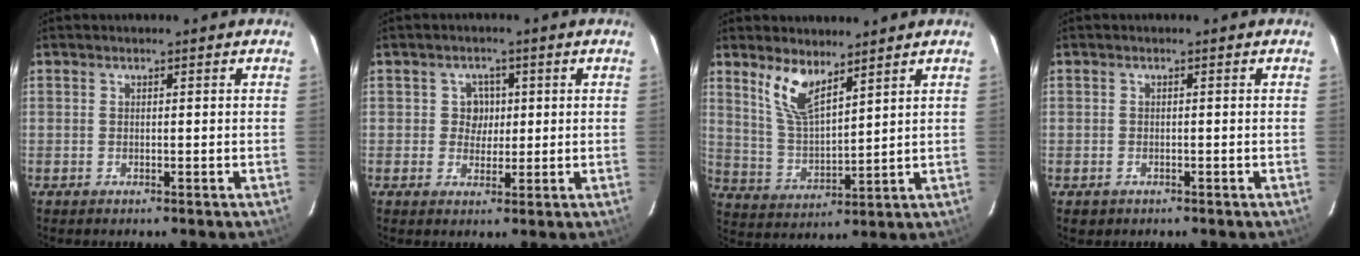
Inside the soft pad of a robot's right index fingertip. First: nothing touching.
{"total": 3.2, "force": [0.3, 3.2, 0.5], "torque": [-0.003, 0.014, 0.004]}
{"total": 8.3, "force": [5.7, 2.6, 5.4], "torque": [-0.109, -0.002, 0.120]}
{"total": 1.5, "force": [-0.7, 1.3, 0.4], "torque": [-0.008, 0.000, -0.007]}